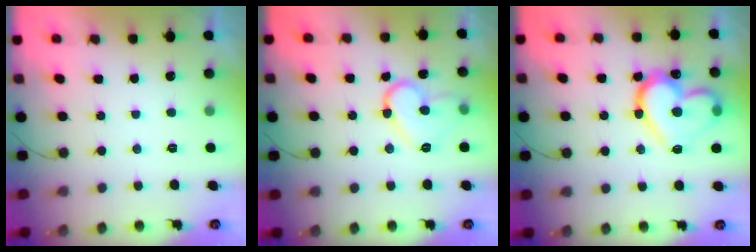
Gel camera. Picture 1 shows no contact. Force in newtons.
{"total": 11.6, "press": 11.5, "slide": 0.4}
{"total": 19.8, "press": 19.7, "slide": 1.4}